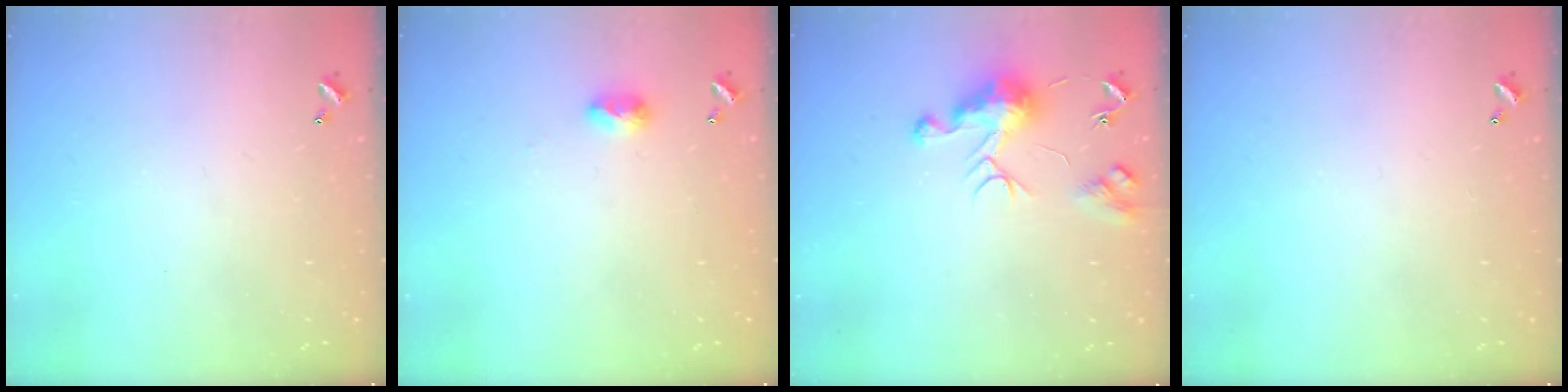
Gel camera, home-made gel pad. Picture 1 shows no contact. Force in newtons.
{"total": 4.1, "press": 4.1, "slide": 0.5}
{"total": 9.6, "press": 9.5, "slide": 0.9}
{"total": 0.0}